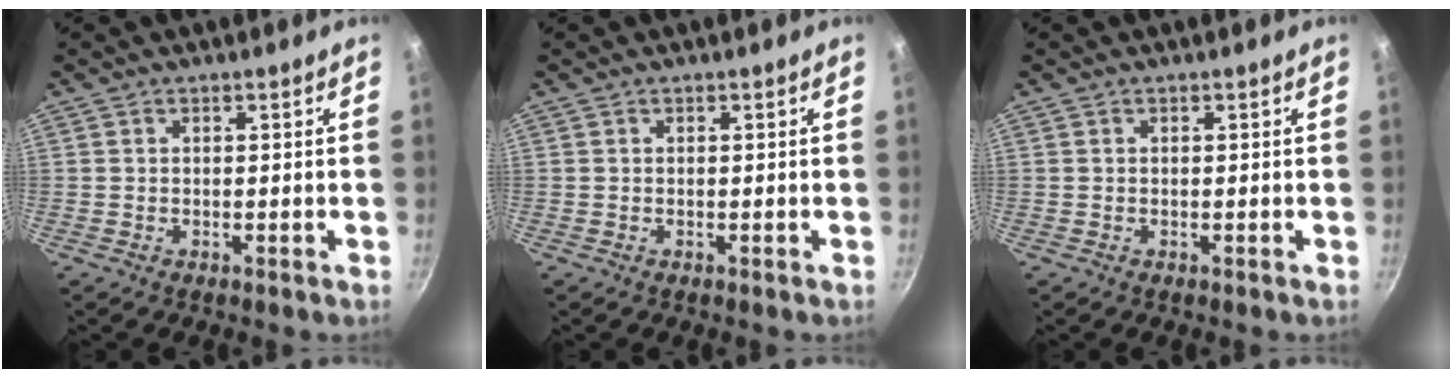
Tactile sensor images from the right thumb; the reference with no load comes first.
{"total": 0.0}
{"total": 0.0}